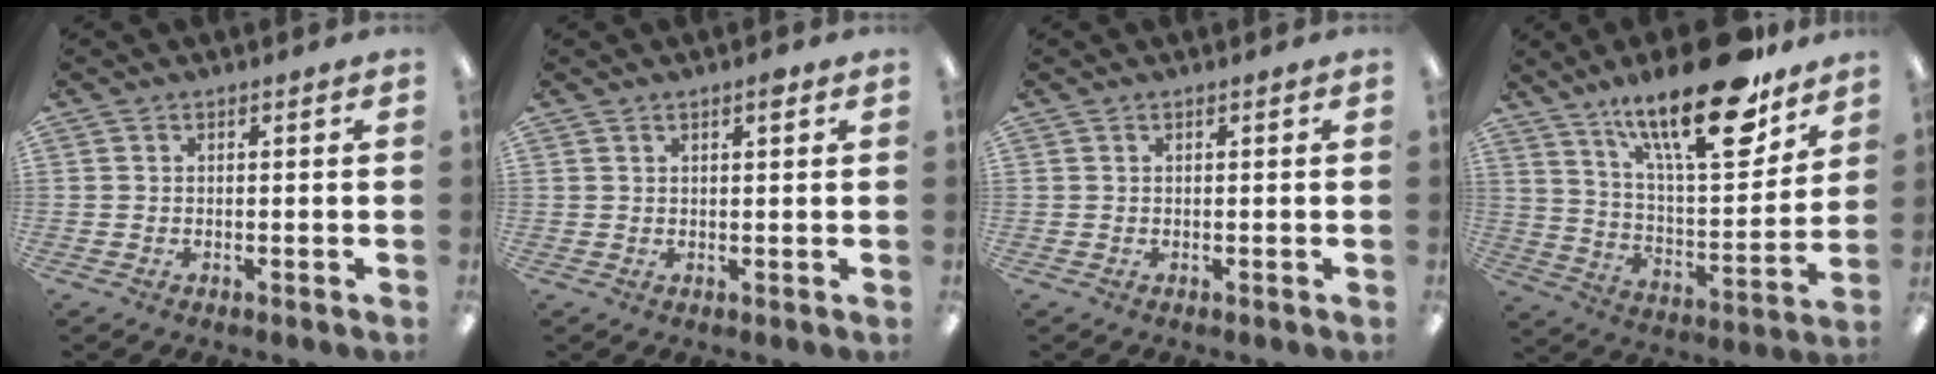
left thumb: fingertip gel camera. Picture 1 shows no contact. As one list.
[{"total": 2.0, "force": [1.3, 0.6, 1.4], "torque": [-0.012, -0.004, 0.018]}, {"total": 0.0}, {"total": 24.8, "force": [16.7, 7.3, 16.8], "torque": [-0.265, -0.100, 0.272]}]